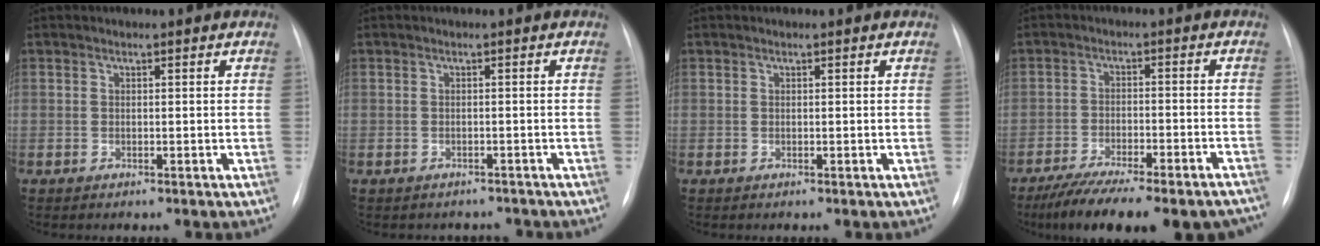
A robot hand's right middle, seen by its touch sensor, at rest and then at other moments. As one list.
[{"total": 3.7, "force": [-3.2, 1.8, -0.1], "torque": [0.000, 0.014, -0.040]}, {"total": 0.0}, {"total": 19.2, "force": [-16.0, 4.6, 9.5], "torque": [-0.120, -0.005, -0.223]}]